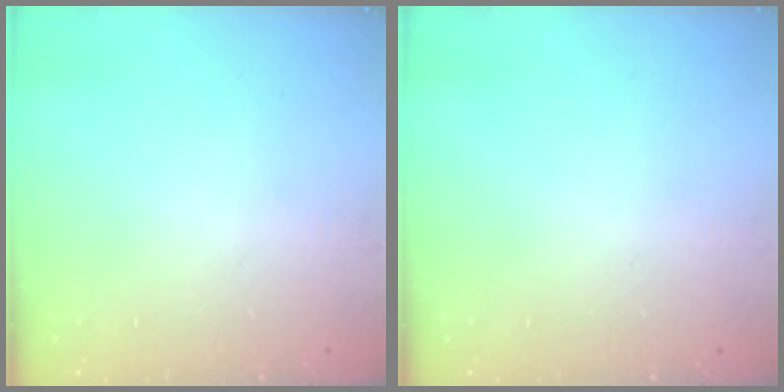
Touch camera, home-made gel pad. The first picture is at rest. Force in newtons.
{"total": 0.0}